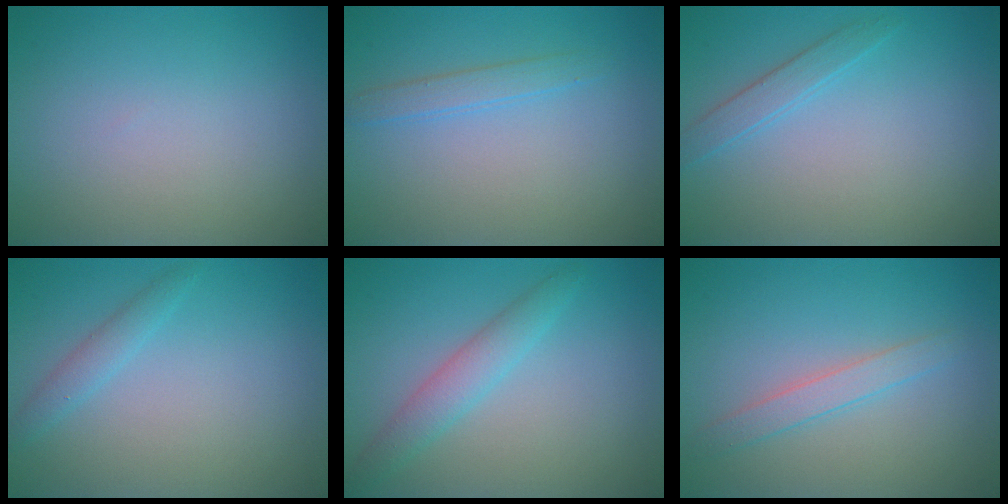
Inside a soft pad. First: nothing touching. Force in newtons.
{"total": 1.6, "press": 1.6, "slide": 0.1}
{"total": 1.6, "press": 1.6, "slide": 0.0}
{"total": 1.5, "press": 1.5, "slide": 0.1}
{"total": 2.6, "press": 2.6, "slide": 0.0}
{"total": 2.1, "press": 2.1, "slide": 0.1}